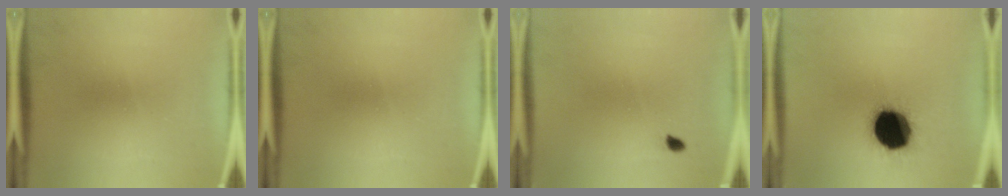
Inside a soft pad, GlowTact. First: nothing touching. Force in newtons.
{"total": 0.0}
{"total": 0.9}
{"total": 19.9}